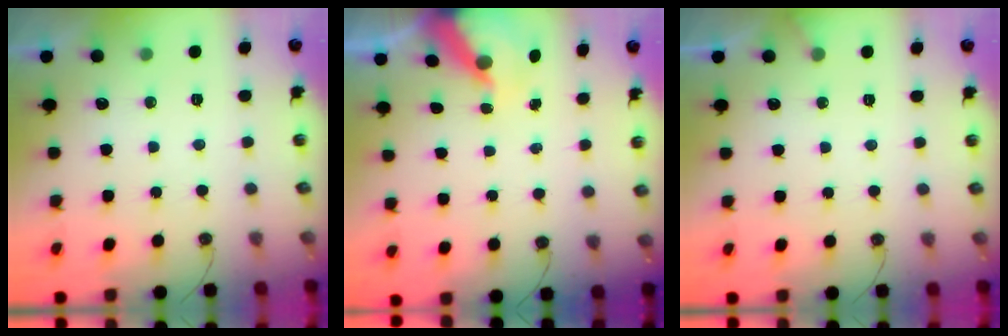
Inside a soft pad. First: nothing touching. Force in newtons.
{"total": 7.2, "press": 7.2, "slide": 0.8}
{"total": 2.6, "press": 2.6, "slide": 0.3}